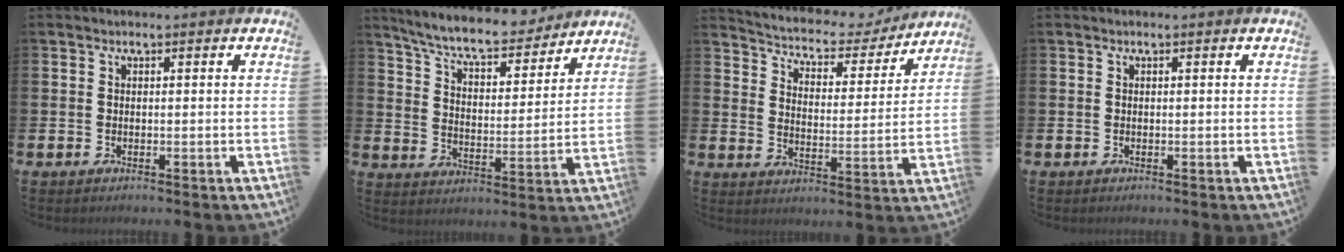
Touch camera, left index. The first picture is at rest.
{"total": 8.2, "force": [7.6, 1.4, 2.7], "torque": [-0.079, -0.053, 0.131]}
{"total": 5.2, "force": [4.8, 1.8, 0.7], "torque": [-0.037, -0.042, 0.076]}
{"total": 0.0}